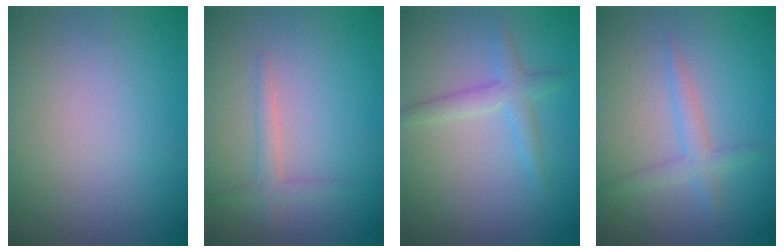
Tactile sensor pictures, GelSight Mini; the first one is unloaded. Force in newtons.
{"total": 1.6, "press": 1.6, "slide": 0.1}
{"total": 2.3, "press": 2.3, "slide": 0.1}
{"total": 2.0, "press": 2.0, "slide": 0.1}